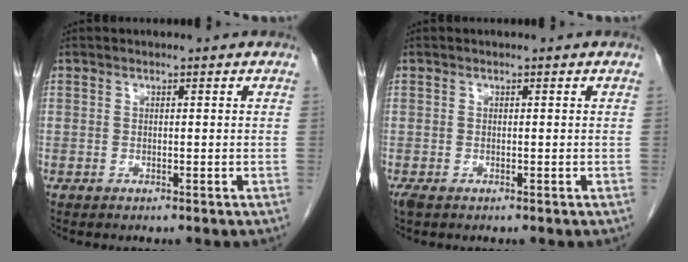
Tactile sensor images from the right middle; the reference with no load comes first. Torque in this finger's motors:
{"motor_torque": [0.27, -0.03, 0.04, 0.02]}